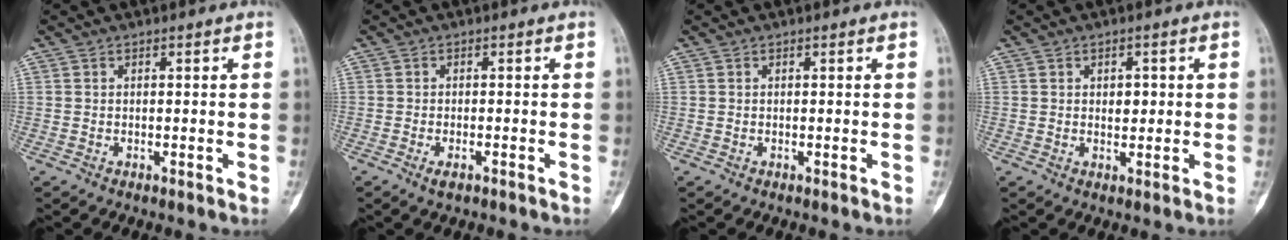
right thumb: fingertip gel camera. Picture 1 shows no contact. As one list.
[{"total": 1.9, "force": [-1.1, 0.6, 1.5], "torque": [-0.031, 0.001, -0.019]}, {"total": 0.0}, {"total": 2.6, "force": [0.5, 1.7, 1.9], "torque": [-0.010, -0.002, 0.007]}]